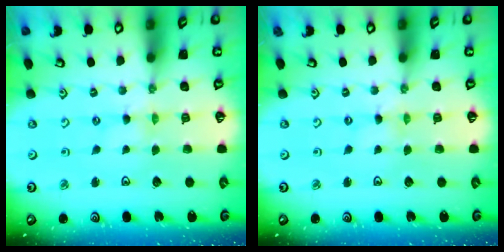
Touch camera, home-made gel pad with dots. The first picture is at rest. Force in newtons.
{"total": 0.0}